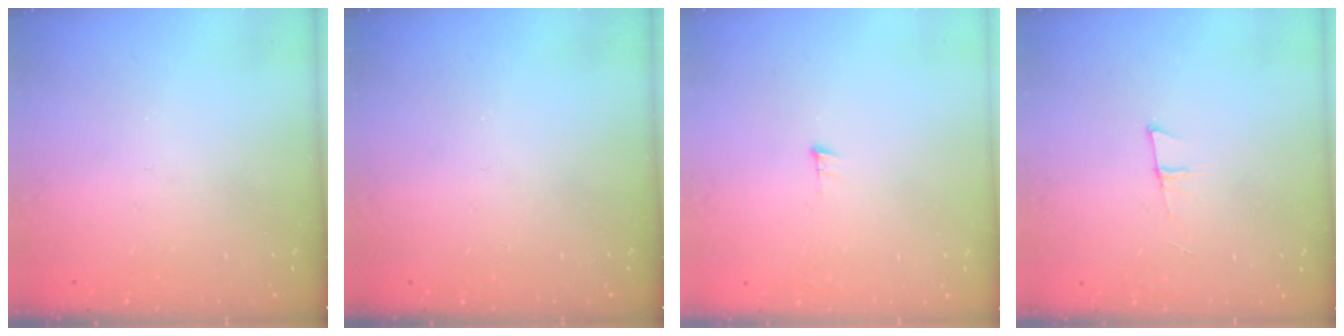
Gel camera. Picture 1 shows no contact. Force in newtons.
{"total": 0.0}
{"total": 4.5, "press": 4.5, "slide": 0.3}
{"total": 5.4, "press": 4.6, "slide": 2.7}